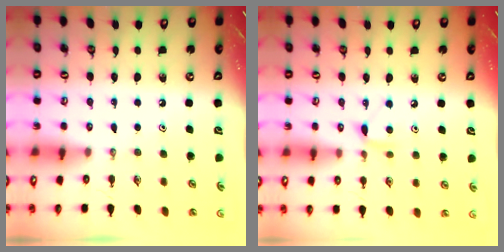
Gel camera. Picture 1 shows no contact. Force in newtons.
{"total": 6.9, "press": 6.9, "slide": 0.7}